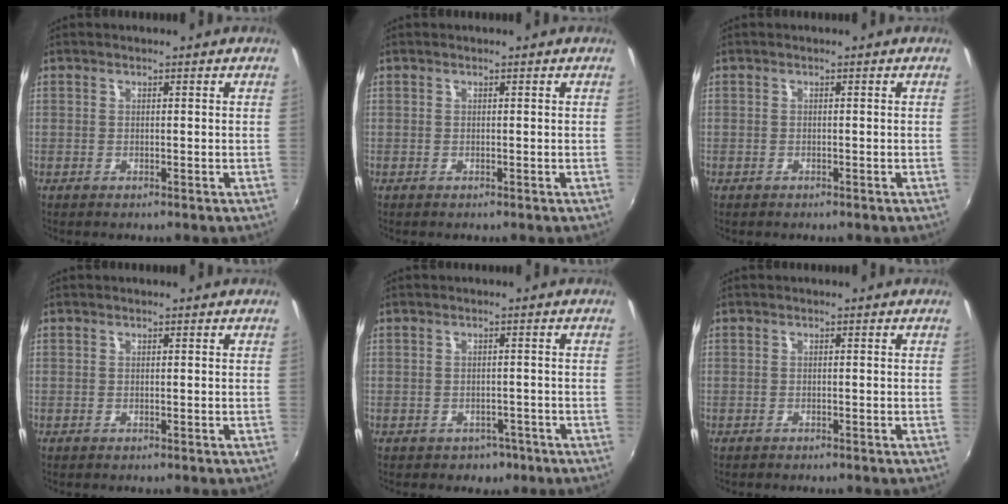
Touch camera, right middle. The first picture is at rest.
{"total": 0.0}
{"total": 0.6, "force": [-0.5, 0.4, 0.0], "torque": [-0.003, -0.002, -0.008]}
{"total": 0.0}
{"total": 3.6, "force": [-2.0, 2.8, 0.8], "torque": [-0.025, -0.001, -0.021]}
{"total": 0.8, "force": [-0.7, 0.3, 0.1], "torque": [-0.007, -0.002, -0.012]}